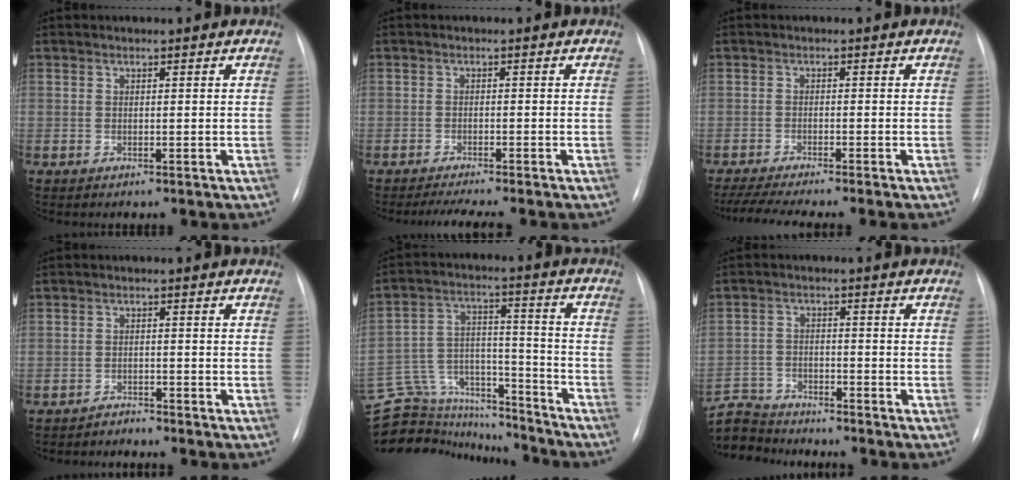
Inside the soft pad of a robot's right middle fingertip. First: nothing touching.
{"total": 3.9, "force": [-3.4, 0.0, 2.0], "torque": [-0.033, -0.007, -0.054]}
{"total": 9.4, "force": [-8.0, -0.8, 4.8], "torque": [-0.064, -0.019, -0.125]}
{"total": 1.5, "force": [-1.3, 0.1, -0.7], "torque": [0.015, -0.006, -0.021]}
{"total": 21.4, "force": [-19.4, 7.4, 5.1], "torque": [-0.134, 0.043, -0.299]}
{"total": 8.8, "force": [-8.7, 1.5, 0.5], "torque": [-0.023, 0.008, -0.161]}